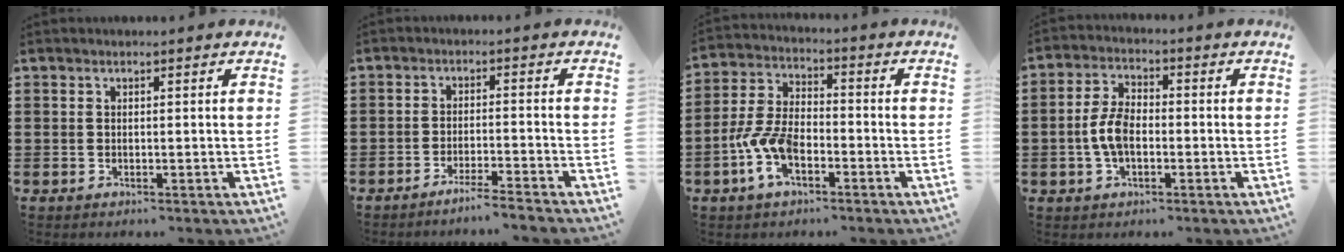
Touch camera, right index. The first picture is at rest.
{"total": 3.2, "force": [-3.0, -0.5, 1.0], "torque": [-0.018, -0.002, -0.059]}
{"total": 8.3, "force": [-3.4, 4.1, 6.3], "torque": [-0.161, -0.006, -0.071]}
{"total": 5.8, "force": [-1.2, 3.2, 4.8], "torque": [-0.121, -0.004, -0.031]}